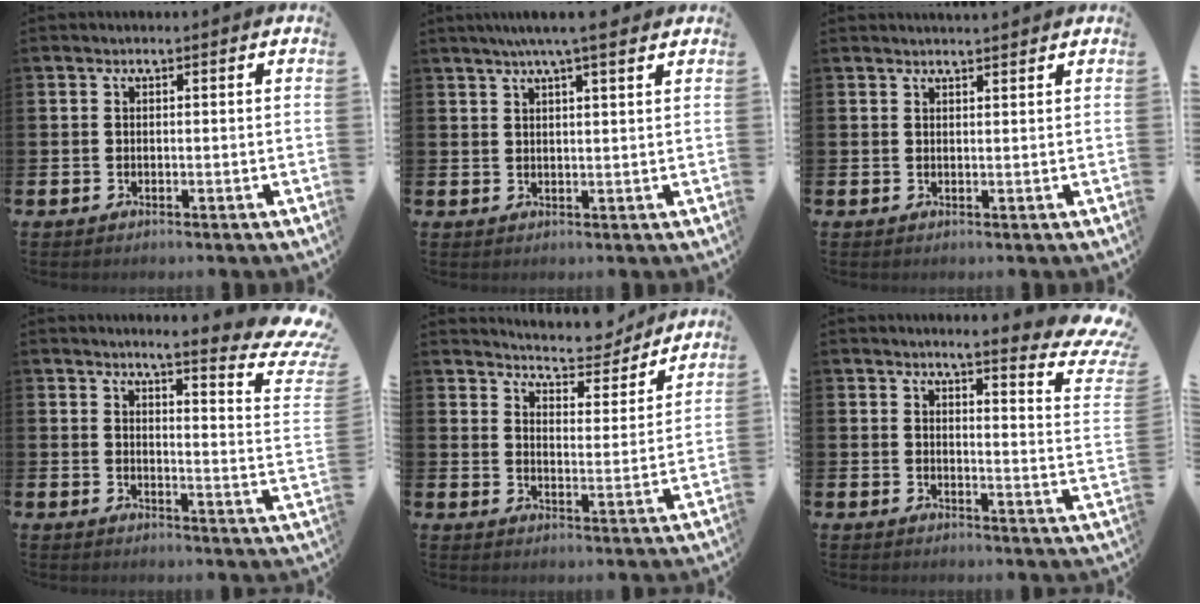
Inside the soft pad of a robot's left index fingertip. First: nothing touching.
{"total": 4.9, "force": [4.1, 0.0, 2.6], "torque": [-0.050, -0.009, 0.070]}
{"total": 1.6, "force": [1.6, -0.1, 0.0], "torque": [0.008, -0.010, 0.028]}
{"total": 5.7, "force": [4.8, 0.5, 3.0], "torque": [-0.042, -0.053, 0.068]}
{"total": 6.1, "force": [6.0, 0.9, 0.7], "torque": [-0.025, -0.046, 0.103]}
{"total": 4.9, "force": [4.3, 0.4, 2.3], "torque": [-0.038, -0.047, 0.062]}